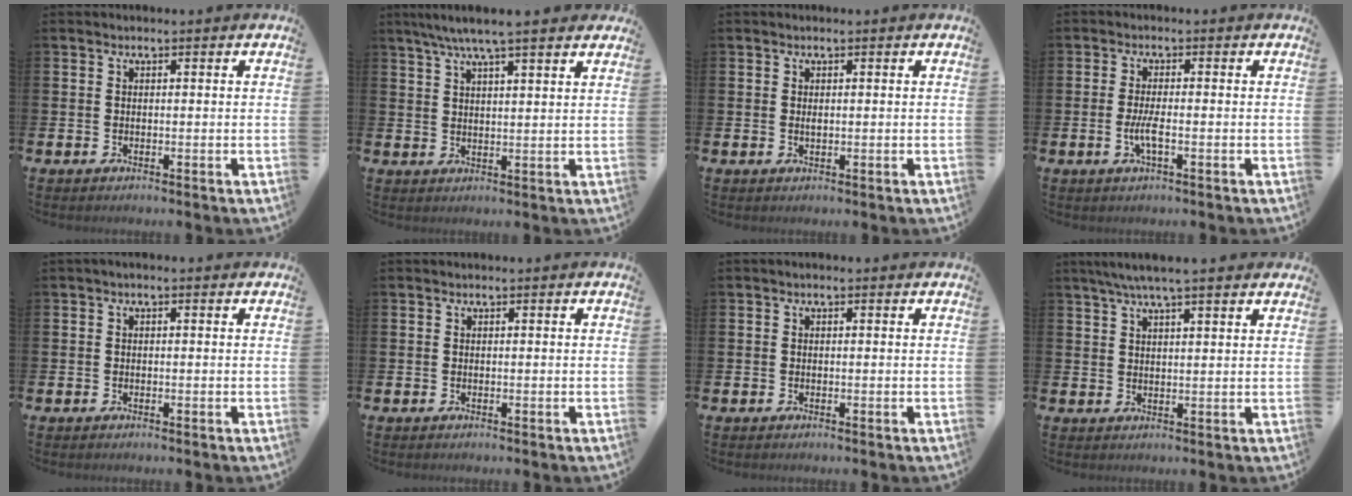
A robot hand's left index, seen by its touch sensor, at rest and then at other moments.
{"total": 6.3, "force": [5.5, 0.3, 3.0], "torque": [-0.070, -0.014, 0.098]}
{"total": 0.6, "force": [0.2, 0.2, 0.5], "torque": [-0.007, 0.000, 0.003]}
{"total": 2.8, "force": [-0.7, 0.5, 2.6], "torque": [-0.059, 0.000, -0.015]}
{"total": 0.5, "force": [-0.3, 0.1, 0.4], "torque": [-0.004, -0.001, -0.006]}
{"total": 0.0}
{"total": 0.0}
{"total": 5.1, "force": [4.4, 0.2, 2.5], "torque": [-0.058, -0.007, 0.079]}